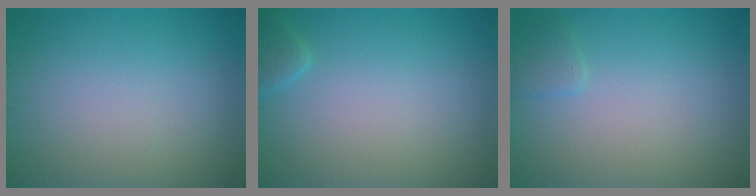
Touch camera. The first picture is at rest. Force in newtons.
{"total": 1.3, "press": 1.3, "slide": 0.1}
{"total": 1.0, "press": 1.0, "slide": 0.1}